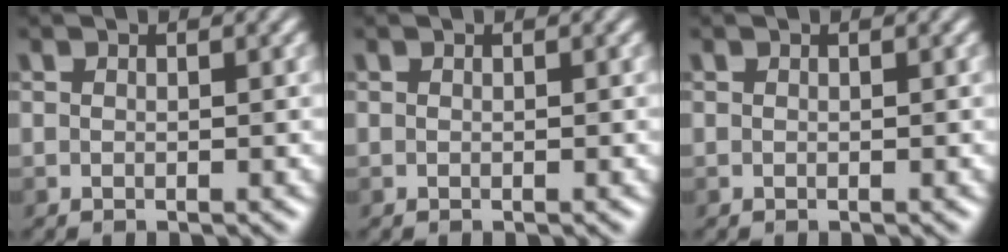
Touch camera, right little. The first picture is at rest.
{"total": 0.0}
{"total": 0.0}